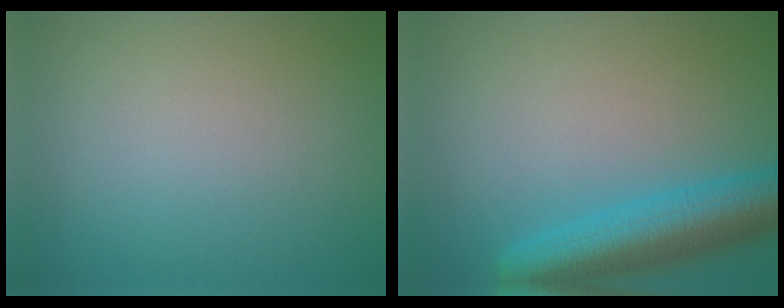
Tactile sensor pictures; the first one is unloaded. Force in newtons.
{"total": 7.0, "press": 7.0, "slide": 0.3}